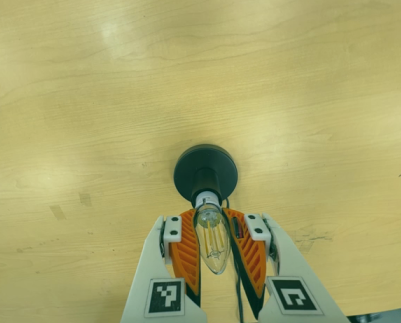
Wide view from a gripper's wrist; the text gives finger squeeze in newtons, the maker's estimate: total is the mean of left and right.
{"total": 27.0, "left": 29.9, "right": 24.0}